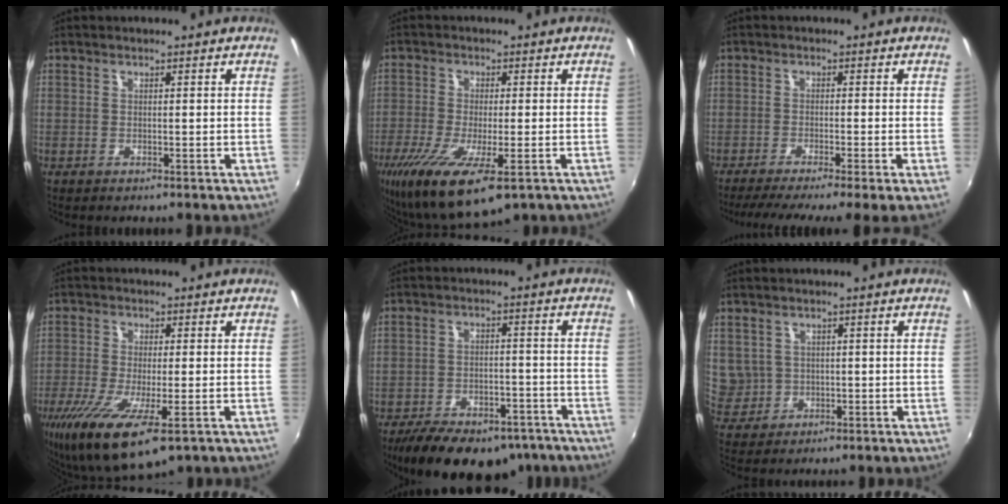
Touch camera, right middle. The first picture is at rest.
{"total": 15.8, "force": [-8.5, 4.8, 12.5], "torque": [-0.258, -0.063, -0.141]}
{"total": 7.7, "force": [-6.0, -1.6, 4.5], "torque": [-0.091, -0.030, -0.098]}
{"total": 15.1, "force": [-8.0, 4.4, 12.1], "torque": [-0.252, -0.062, -0.136]}
{"total": 20.0, "force": [-15.0, 9.0, 9.7], "torque": [-0.195, -0.010, -0.200]}
{"total": 4.6, "force": [0.4, 4.4, 1.0], "torque": [-0.017, 0.004, 0.018]}